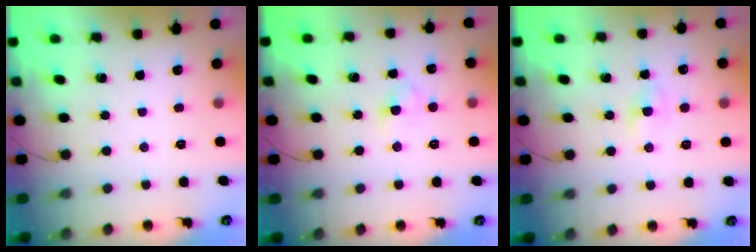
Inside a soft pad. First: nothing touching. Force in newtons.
{"total": 3.0, "press": 2.7, "slide": 1.2}
{"total": 2.3, "press": 2.1, "slide": 0.9}